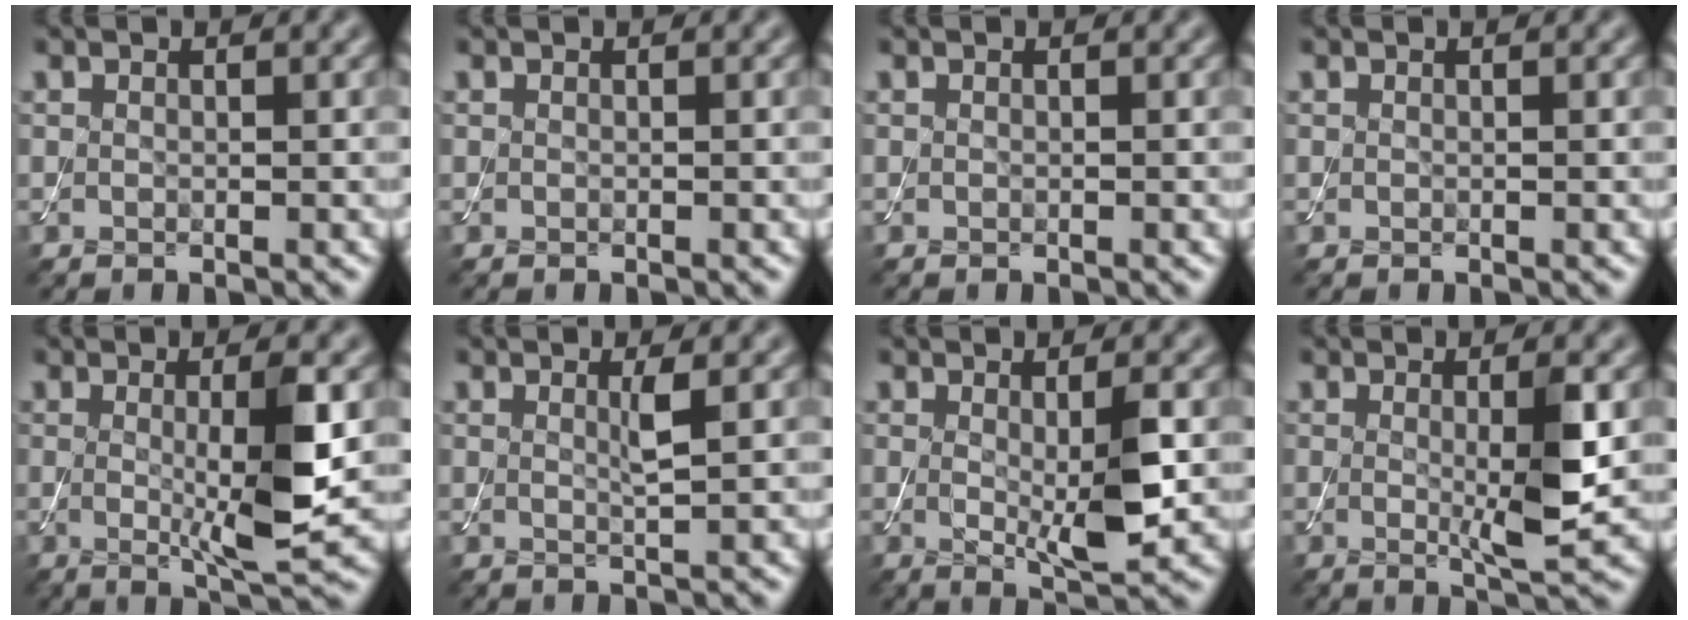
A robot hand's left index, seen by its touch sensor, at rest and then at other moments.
{"total": 0.0}
{"total": 0.0}
{"total": 0.0}
{"total": 6.2, "force": [0.1, 1.0, 6.1], "torque": [-0.103, -0.012, 0.004]}
{"total": 1.6, "force": [0.5, 0.2, 1.5], "torque": [-0.027, -0.003, 0.003]}
{"total": 4.3, "force": [0.1, 0.7, 4.2], "torque": [-0.070, -0.010, 0.006]}
{"total": 4.5, "force": [0.1, 0.6, 4.4], "torque": [-0.073, -0.011, 0.004]}